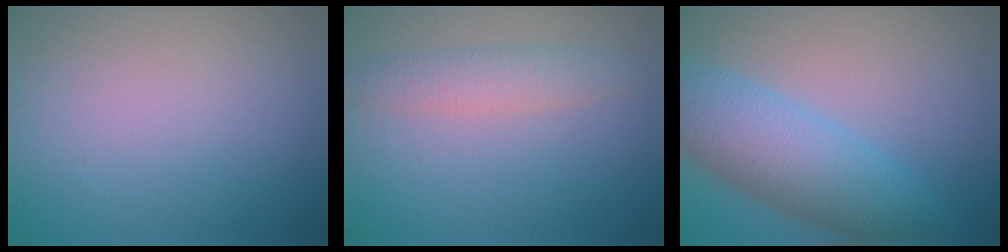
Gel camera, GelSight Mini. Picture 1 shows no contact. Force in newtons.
{"total": 2.5, "press": 2.5, "slide": 0.1}
{"total": 7.6, "press": 7.6, "slide": 0.3}